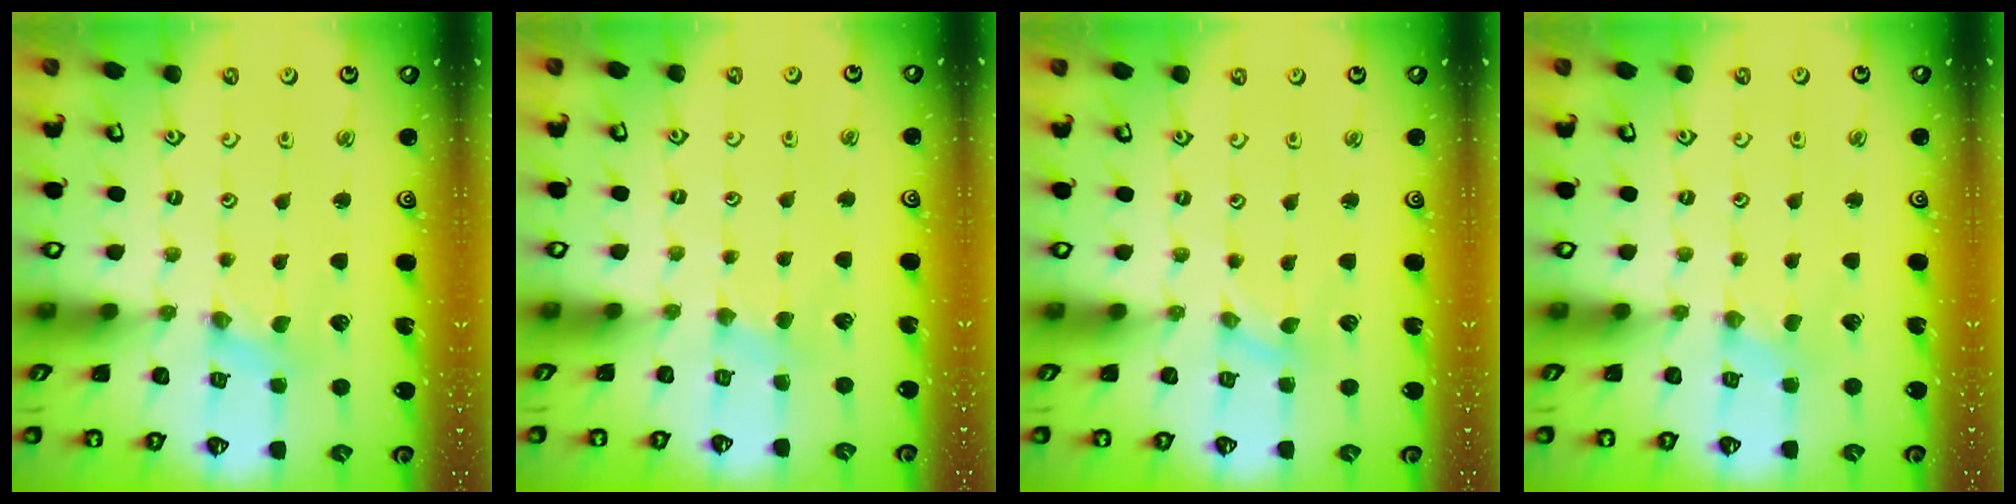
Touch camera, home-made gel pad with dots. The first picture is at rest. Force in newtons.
{"total": 2.1, "press": 2.1, "slide": 0.3}
{"total": 0.0}
{"total": 0.0}